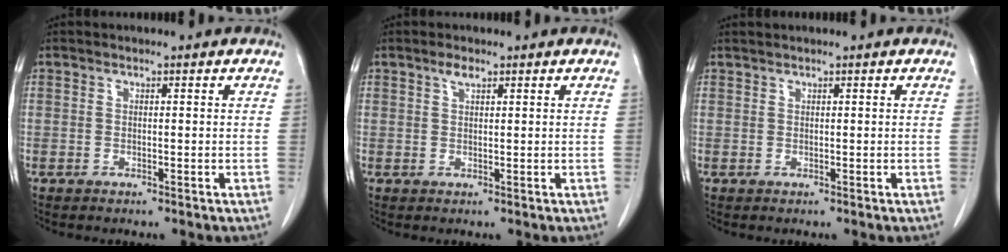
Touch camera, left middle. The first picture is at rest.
{"total": 1.4, "force": [0.9, 0.4, 0.9], "torque": [-0.022, 0.000, 0.018]}
{"total": 0.6, "force": [0.6, -0.1, 0.1], "torque": [-0.005, 0.004, 0.015]}